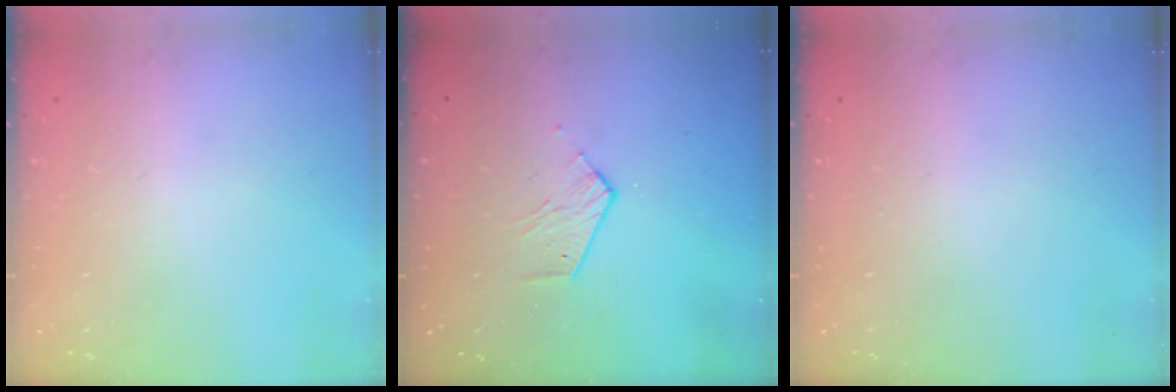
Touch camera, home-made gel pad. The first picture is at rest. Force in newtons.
{"total": 3.9, "press": 3.8, "slide": 0.4}
{"total": 0.0}